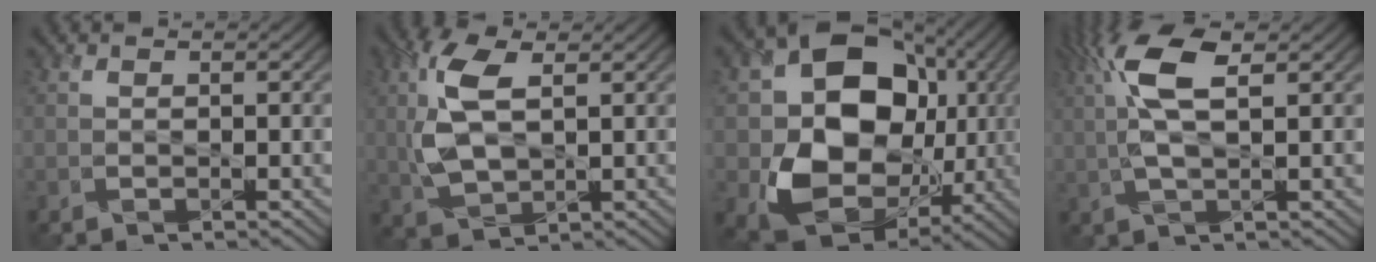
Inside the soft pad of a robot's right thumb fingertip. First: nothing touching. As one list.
[{"total": 8.8, "force": [1.9, 4.7, 7.2], "torque": [-0.178, 0.007, 0.033]}, {"total": 16.1, "force": [0.2, 13.0, 9.6], "torque": [-0.170, -0.034, 0.008]}, {"total": 8.4, "force": [2.5, 2.8, 7.5], "torque": [-0.172, 0.015, 0.043]}]